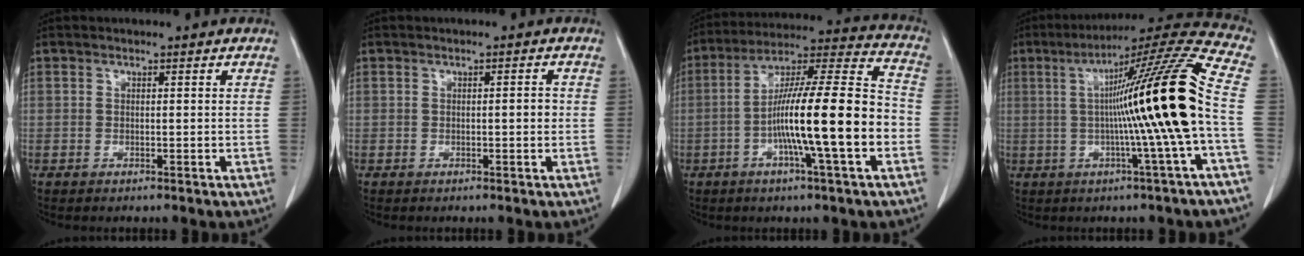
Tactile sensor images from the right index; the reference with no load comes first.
{"total": 1.3, "force": [-0.1, 0.3, 1.2], "torque": [-0.014, 0.002, -0.002]}
{"total": 18.2, "force": [-4.4, 0.7, 17.7], "torque": [-0.292, 0.012, -0.075]}
{"total": 19.7, "force": [-0.4, -2.0, 19.6], "torque": [-0.284, 0.017, -0.019]}